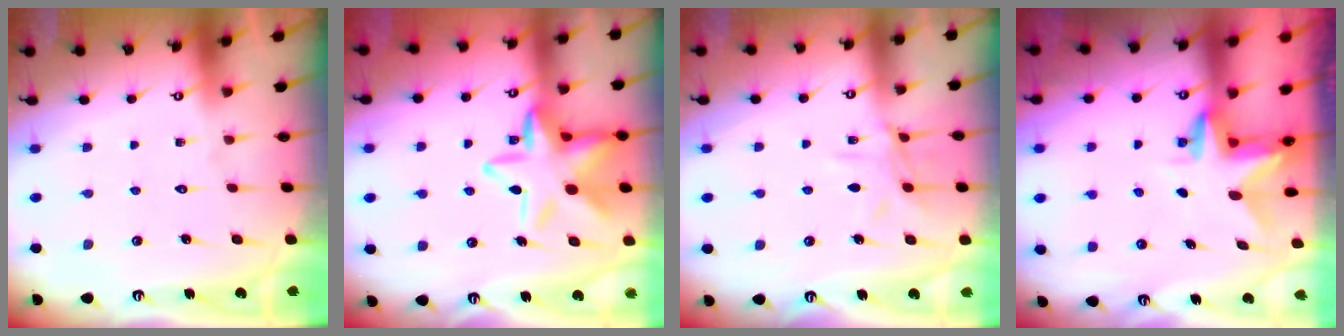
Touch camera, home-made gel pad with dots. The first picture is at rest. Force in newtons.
{"total": 16.4, "press": 16.3, "slide": 1.8}
{"total": 8.2, "press": 8.1, "slide": 0.7}
{"total": 3.0, "press": 3.0, "slide": 0.3}